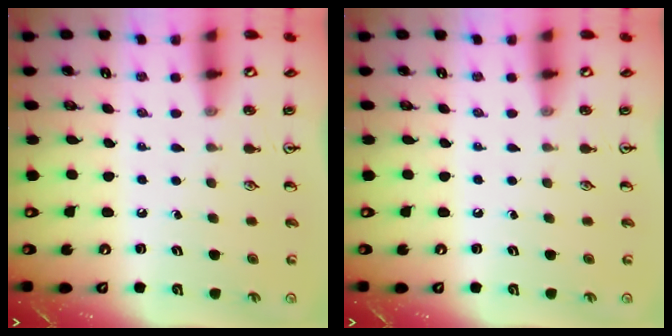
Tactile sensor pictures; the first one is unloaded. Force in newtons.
{"total": 0.0}